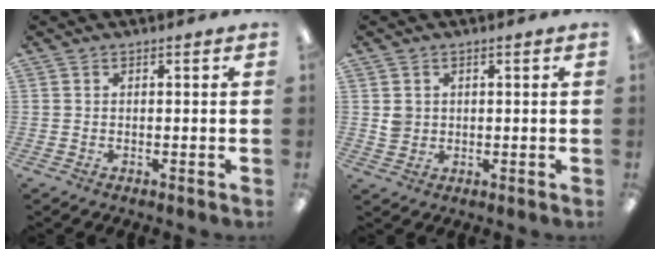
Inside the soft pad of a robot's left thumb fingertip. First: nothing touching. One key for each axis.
{"total": 2.7, "fx": 0.8, "fy": 2.5, "fz": 0.8, "tx": -0.011, "ty": 0.001, "tz": 0.012}